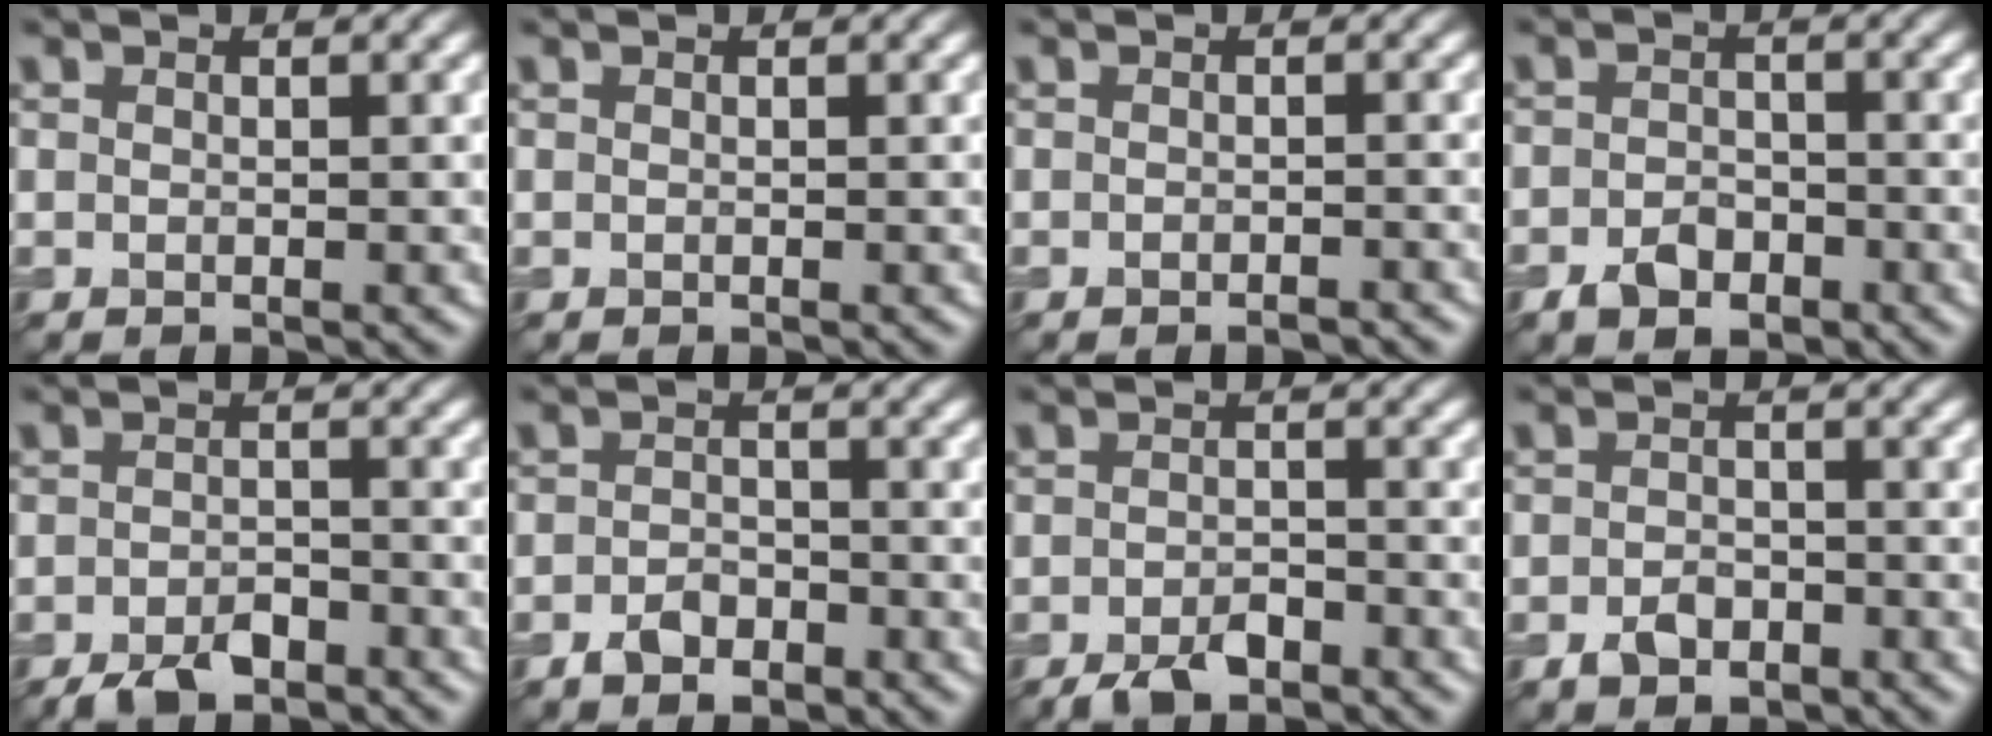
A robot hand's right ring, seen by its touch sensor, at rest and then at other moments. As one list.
[{"total": 0.0}, {"total": 1.0, "force": [-0.8, 0.3, 0.6], "torque": [-0.008, -0.002, -0.011]}, {"total": 2.9, "force": [-1.6, 1.9, 1.5], "torque": [-0.021, 0.002, -0.033]}, {"total": 3.3, "force": [-2.5, 1.4, 1.7], "torque": [-0.028, 0.000, -0.046]}, {"total": 2.5, "force": [-1.5, 1.5, 1.2], "torque": [-0.018, 0.004, -0.031]}, {"total": 3.0, "force": [-2.2, 1.2, 1.7], "torque": [-0.028, 0.001, -0.043]}, {"total": 2.5, "force": [-1.4, 1.7, 1.3], "torque": [-0.018, 0.002, -0.029]}]